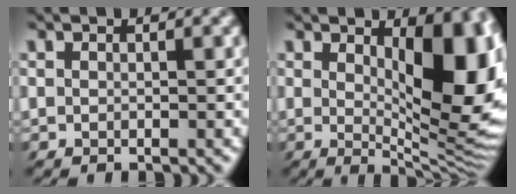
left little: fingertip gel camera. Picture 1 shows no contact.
{"total": 10.4, "force": [1.8, 4.7, 9.1], "torque": [-0.118, -0.021, 0.034]}